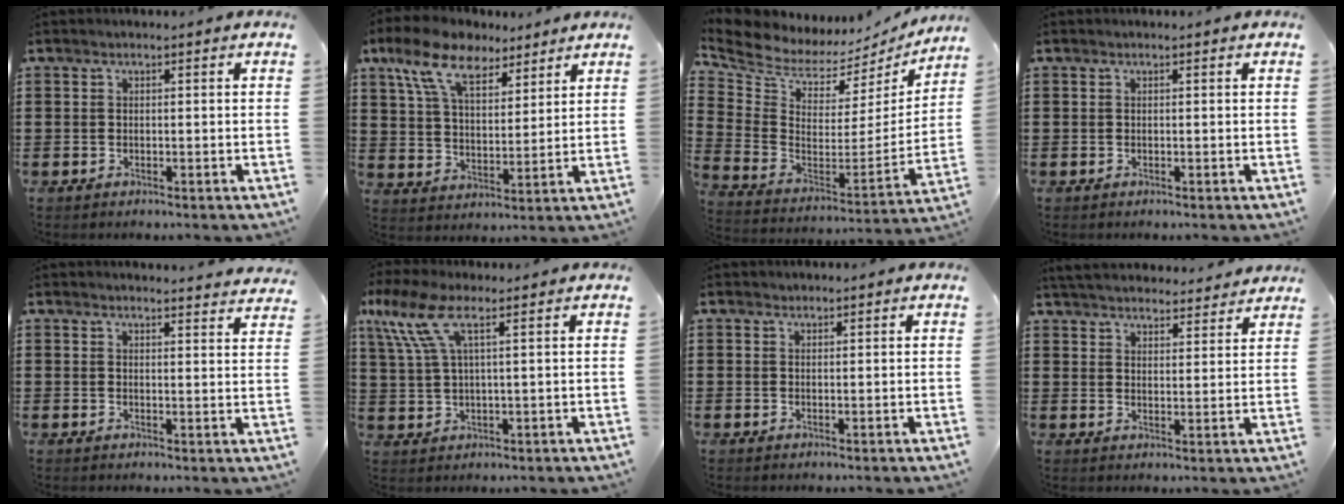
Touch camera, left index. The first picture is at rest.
{"total": 9.8, "force": [7.3, 4.1, 5.2], "torque": [-0.121, -0.009, 0.133]}
{"total": 5.7, "force": [5.3, 2.0, 0.7], "torque": [-0.055, -0.057, 0.088]}
{"total": 0.0}
{"total": 2.7, "force": [2.7, -0.3, 0.2], "torque": [-0.005, -0.015, 0.050]}
{"total": 7.9, "force": [3.7, 2.0, 6.6], "torque": [-0.160, 0.002, 0.062]}
{"total": 0.6, "force": [0.5, 0.3, -0.1], "torque": [-0.001, 0.001, 0.011]}
{"total": 4.4, "force": [4.3, 0.4, 0.5], "torque": [-0.028, -0.021, 0.077]}